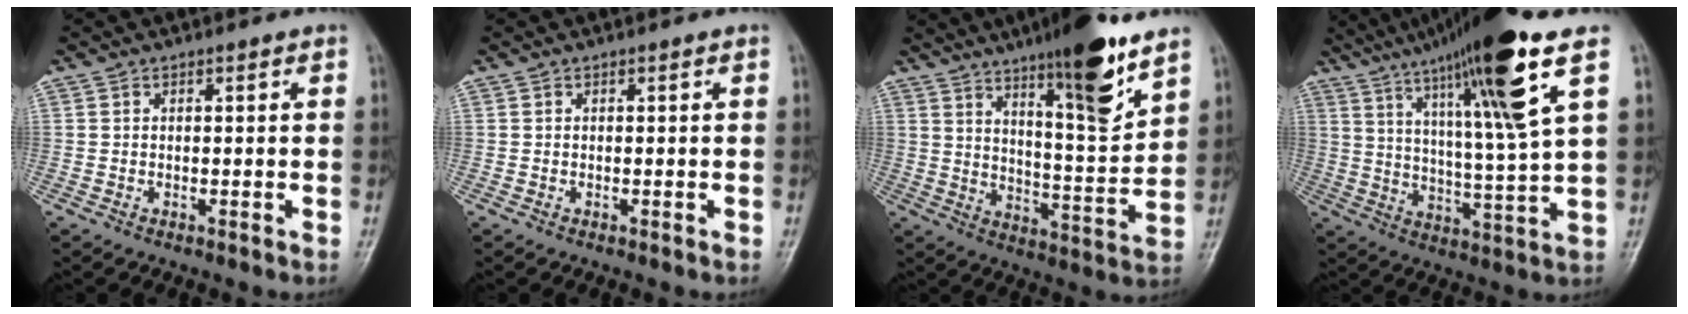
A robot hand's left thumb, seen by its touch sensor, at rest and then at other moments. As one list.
[{"total": 0.0}, {"total": 16.8, "force": [10.9, 3.1, 12.4], "torque": [-0.171, -0.067, 0.176]}, {"total": 20.5, "force": [11.2, 1.0, 17.1], "torque": [-0.277, -0.034, 0.185]}]